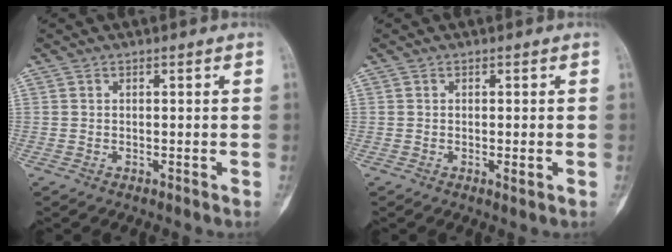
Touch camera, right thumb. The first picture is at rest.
{"total": 1.2, "force": [-0.2, 0.2, 1.2], "torque": [-0.017, -0.005, -0.001]}